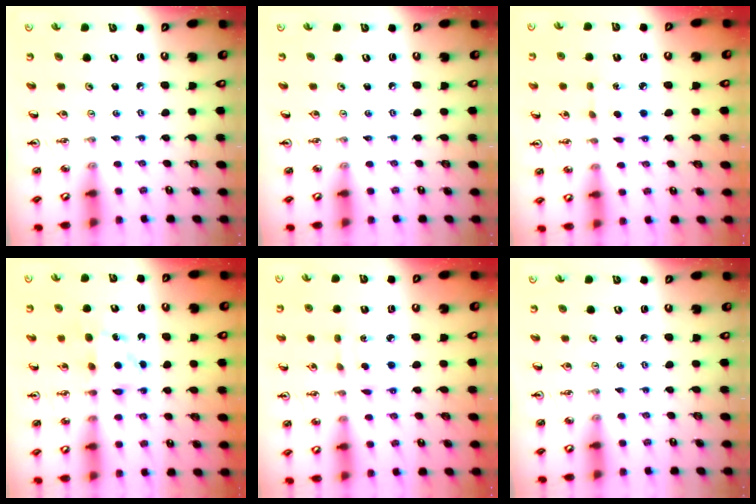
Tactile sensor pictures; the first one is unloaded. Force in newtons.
{"total": 0.0}
{"total": 4.5, "press": 4.5, "slide": 0.5}
{"total": 5.9, "press": 5.9, "slide": 0.1}
{"total": 2.2, "press": 2.2, "slide": 0.2}
{"total": 0.0}